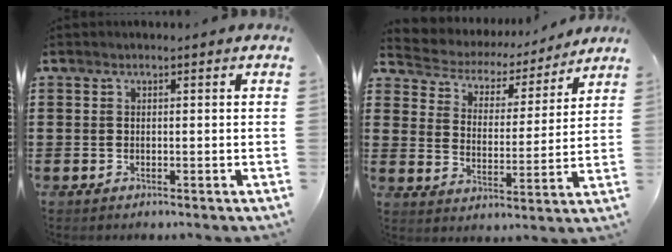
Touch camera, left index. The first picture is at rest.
{"total": 3.8, "force": [3.6, 1.2, 0.2], "torque": [-0.033, -0.028, 0.053]}